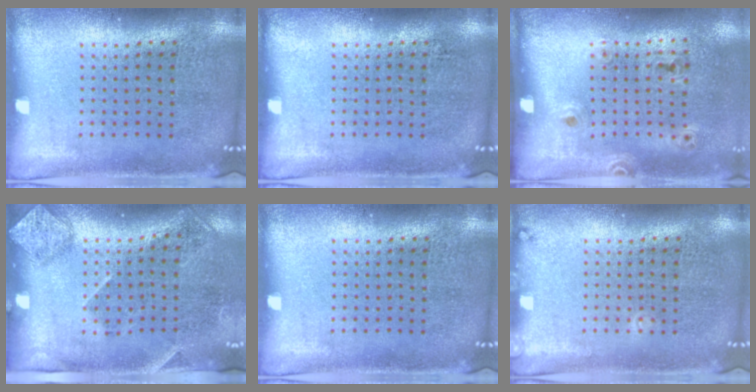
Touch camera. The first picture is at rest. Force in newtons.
{"total": 0.0}
{"total": 1.3, "press": 0.8, "slide": 0.9}
{"total": 1.7, "press": 1.1, "slide": 1.3}
{"total": 0.0}
{"total": 0.7, "press": 0.7, "slide": 0.1}